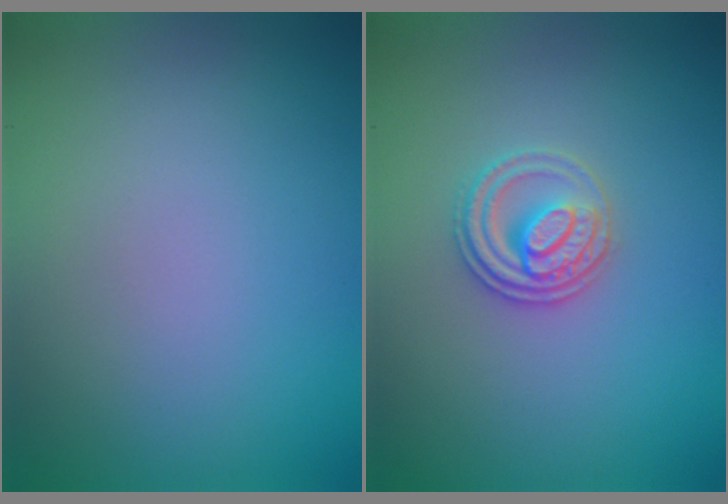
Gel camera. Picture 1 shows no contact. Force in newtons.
{"total": 2.7, "press": 2.5, "slide": 0.9}